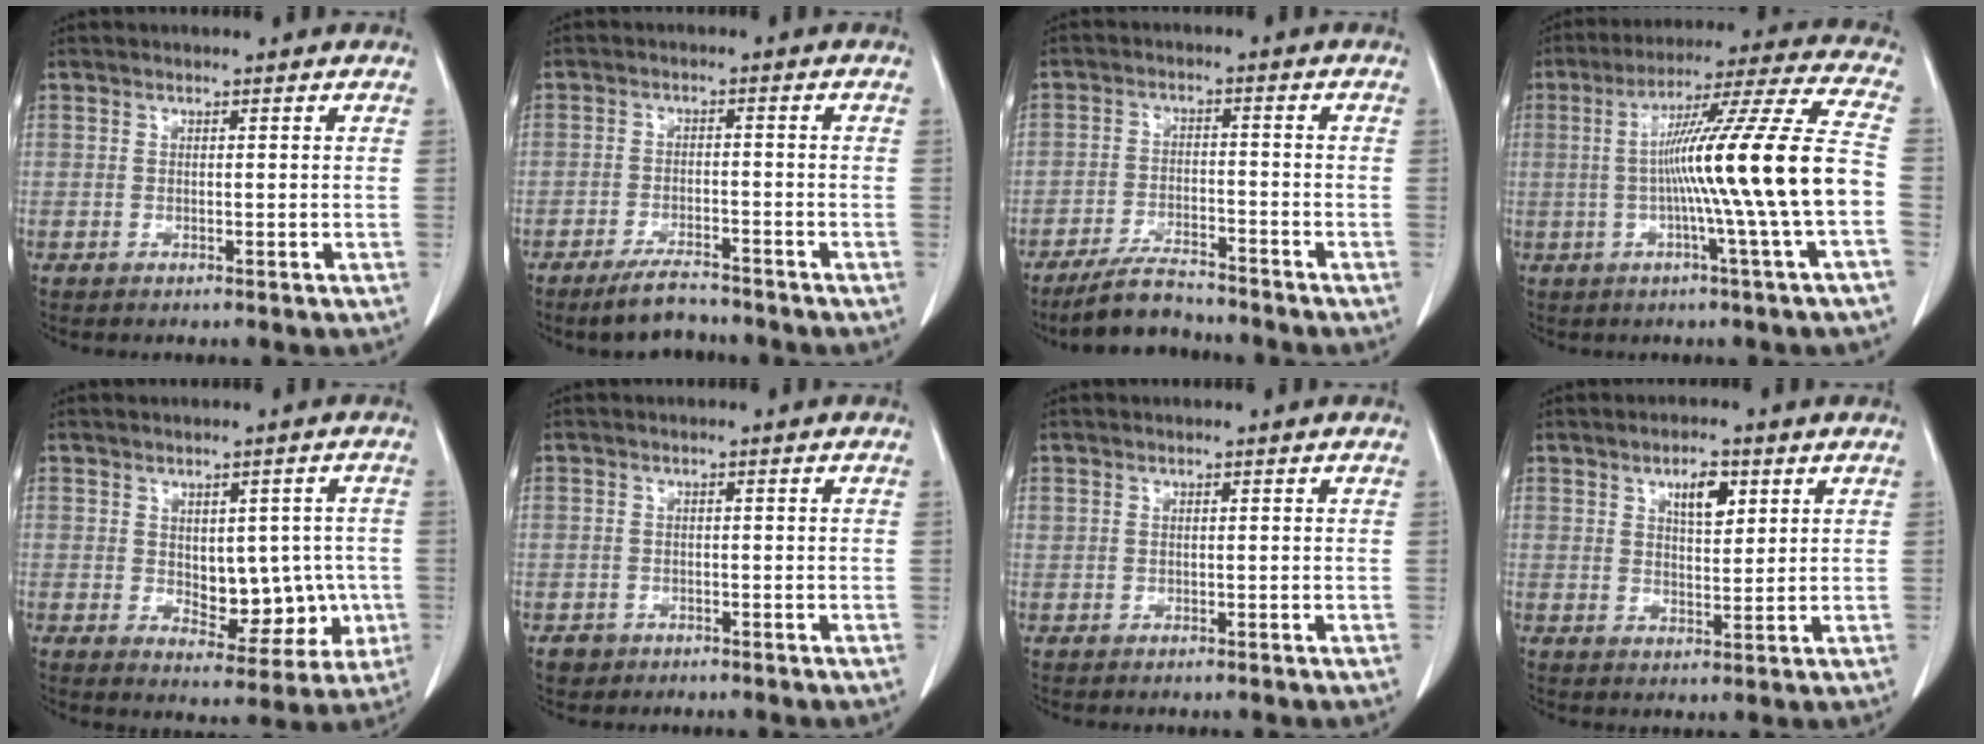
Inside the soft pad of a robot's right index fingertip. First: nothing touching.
{"total": 5.1, "force": [-4.5, 1.1, 2.2], "torque": [-0.044, -0.008, -0.078]}
{"total": 6.7, "force": [-6.2, 1.3, 2.3], "torque": [-0.044, -0.014, -0.110]}
{"total": 18.0, "force": [-2.3, -2.4, 17.7], "torque": [-0.278, 0.006, -0.048]}
{"total": 9.0, "force": [-0.5, 5.2, 7.3], "torque": [-0.078, 0.010, 0.013]}
{"total": 1.8, "force": [-1.1, 1.5, 0.0], "torque": [-0.005, 0.005, -0.016]}
{"total": 0.0}
{"total": 4.8, "force": [2.3, 1.8, 3.8], "torque": [-0.065, -0.001, 0.041]}